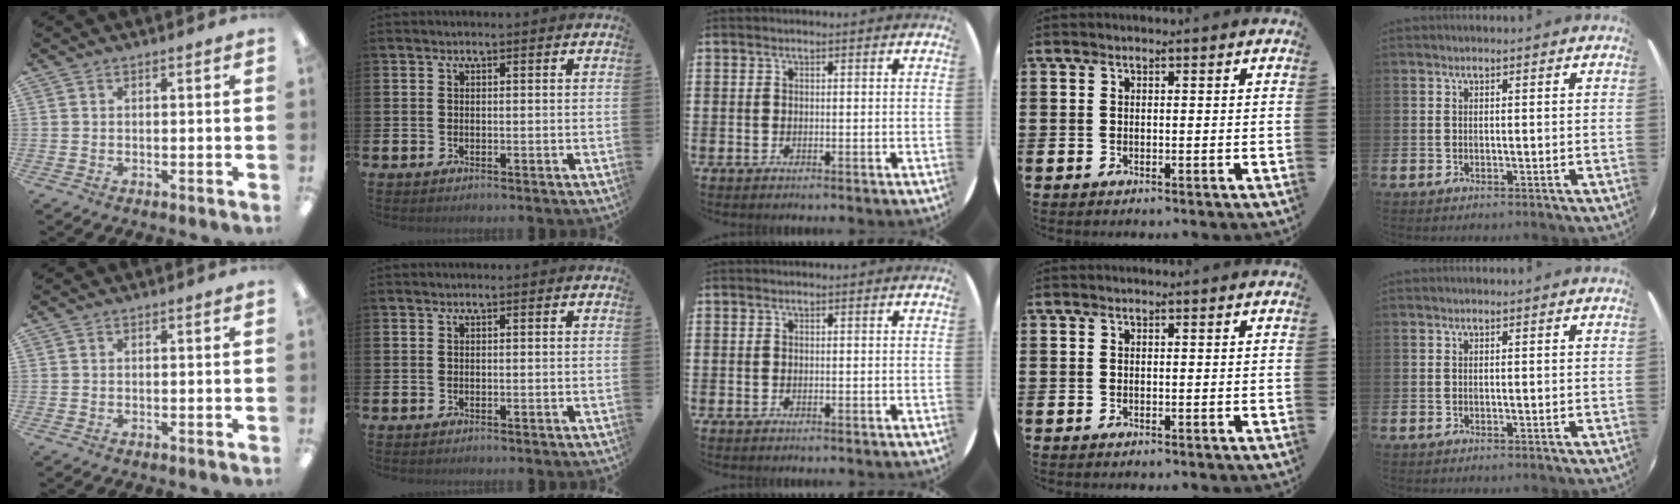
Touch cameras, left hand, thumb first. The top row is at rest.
{}